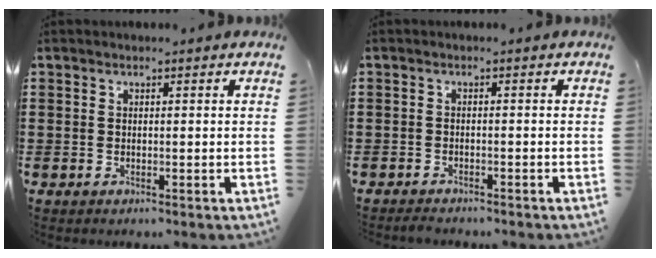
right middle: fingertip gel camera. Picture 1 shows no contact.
{"total": 1.3, "force": [-1.2, 0.2, 0.1], "torque": [-0.006, 0.000, -0.026]}